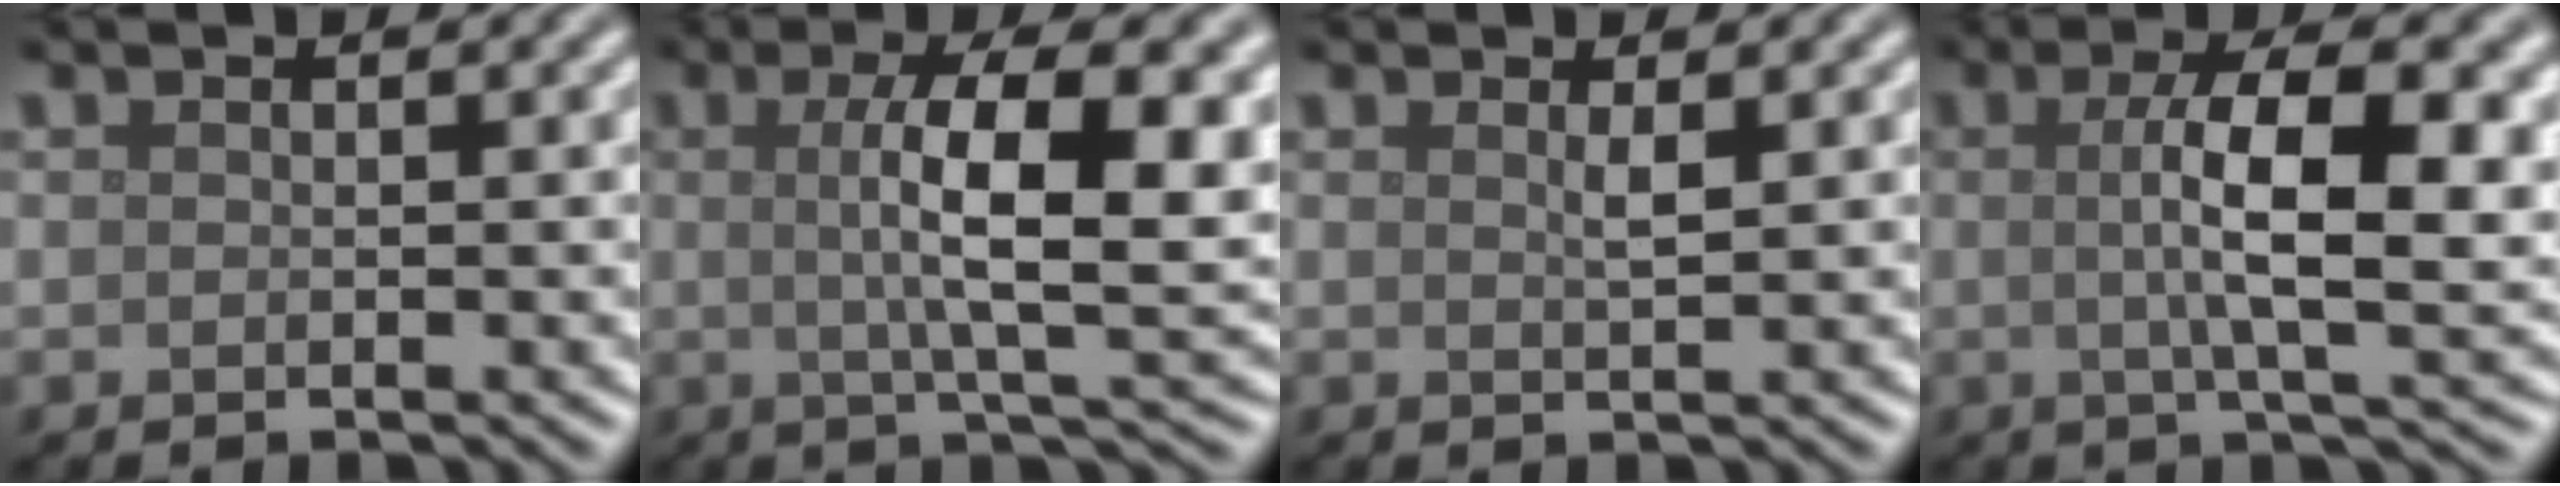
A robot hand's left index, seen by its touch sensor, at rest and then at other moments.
{"total": 9.7, "force": [1.2, 2.7, 9.3], "torque": [-0.131, 0.004, 0.018]}
{"total": 1.0, "force": [0.5, 0.1, 0.9], "torque": [-0.014, -0.001, 0.007]}
{"total": 8.9, "force": [0.8, 2.5, 8.5], "torque": [-0.124, 0.006, 0.011]}